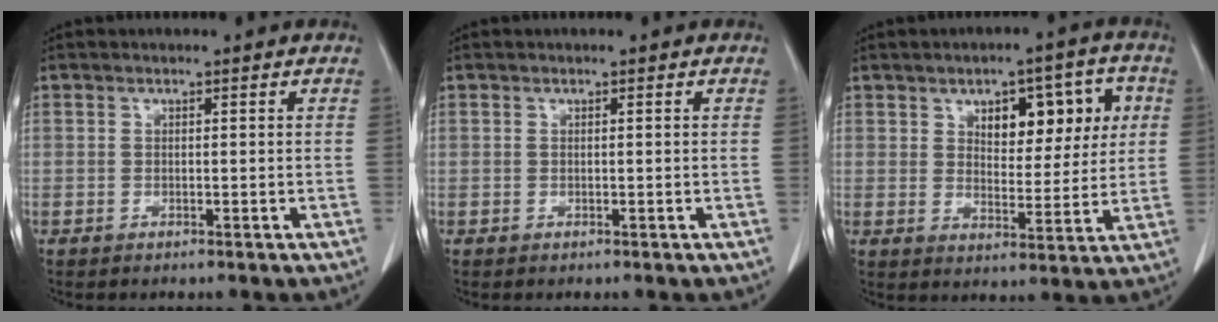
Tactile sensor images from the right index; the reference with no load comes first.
{"total": 0.0}
{"total": 12.1, "force": [4.0, 5.9, 9.8], "torque": [-0.134, 0.025, 0.067]}